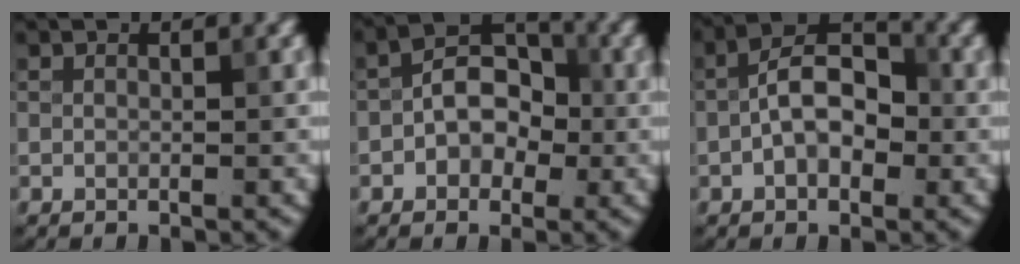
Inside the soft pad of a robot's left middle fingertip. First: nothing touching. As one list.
[{"total": 3.9, "force": [-0.8, 2.7, 2.6], "torque": [-0.037, 0.010, -0.019]}, {"total": 5.0, "force": [-1.1, 2.8, 4.0], "torque": [-0.070, 0.014, -0.023]}]